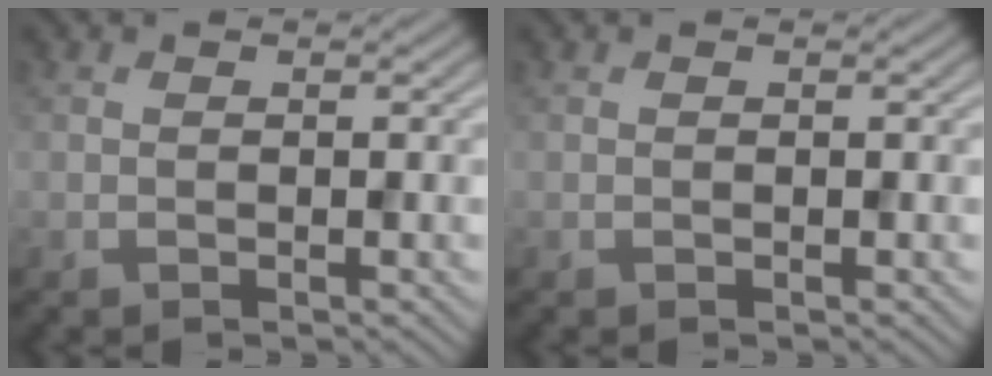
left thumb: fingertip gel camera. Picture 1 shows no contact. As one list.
[{"total": 0.0}]